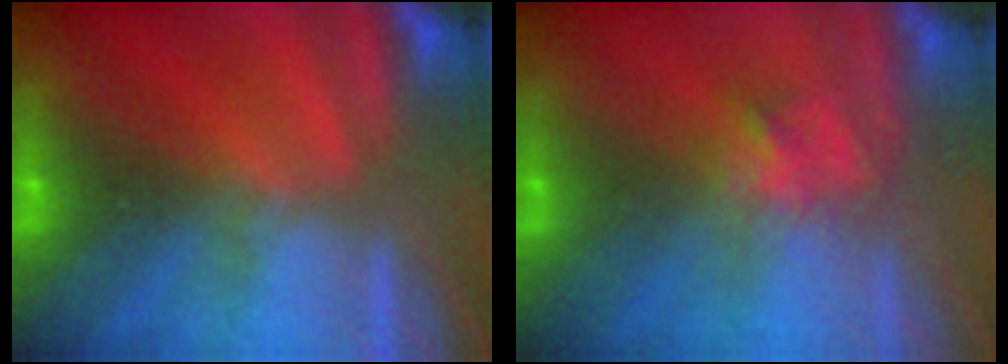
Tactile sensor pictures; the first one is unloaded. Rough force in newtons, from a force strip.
{"total": 2.8}